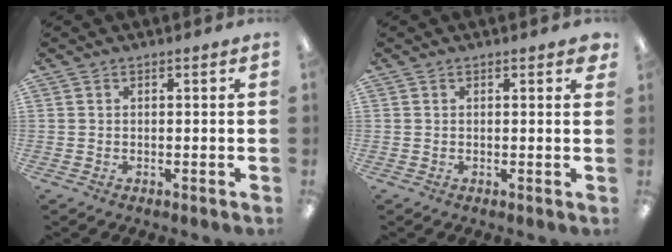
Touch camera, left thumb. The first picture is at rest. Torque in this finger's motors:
{"motor_torque": [-0.11, -0.02, 0.43, -0.10, 0.00]}